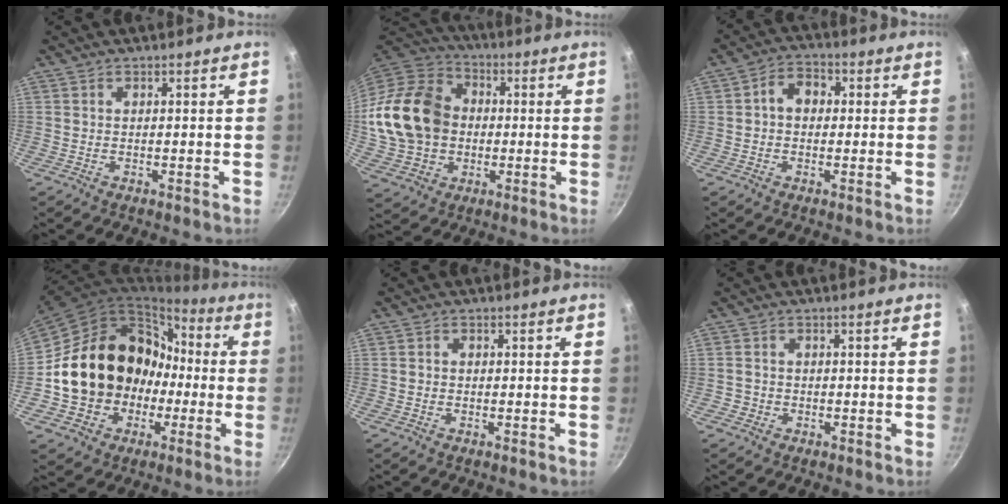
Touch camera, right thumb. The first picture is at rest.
{"total": 20.1, "force": [0.5, 16.0, 12.1], "torque": [-0.221, 0.031, 0.014]}
{"total": 5.5, "force": [0.4, 4.3, 3.5], "torque": [-0.033, 0.014, -0.004]}
{"total": 19.5, "force": [-1.7, 16.8, 9.9], "torque": [-0.138, 0.061, -0.006]}
{"total": 0.8, "force": [-0.2, 0.7, 0.3], "torque": [-0.006, 0.003, -0.005]}
{"total": 2.0, "force": [-0.8, 1.7, 0.4], "torque": [0.000, 0.010, -0.012]}